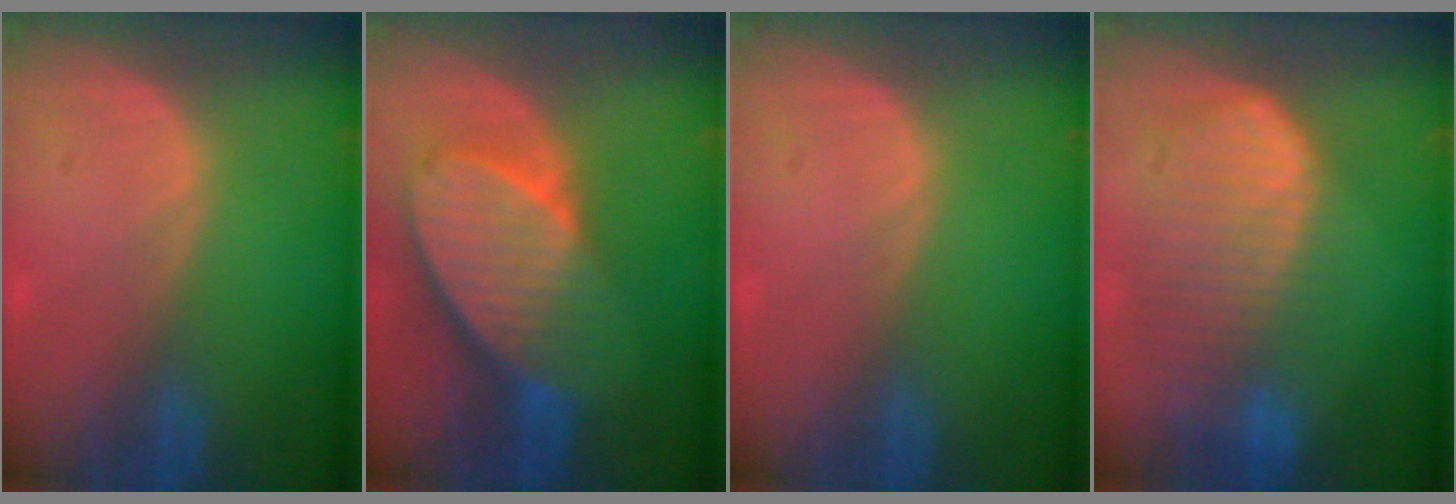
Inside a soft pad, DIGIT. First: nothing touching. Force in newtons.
{"total": 10.3, "press": 9.0, "slide": 5.0}
{"total": 0.0}
{"total": 10.2, "press": 8.8, "slide": 5.2}